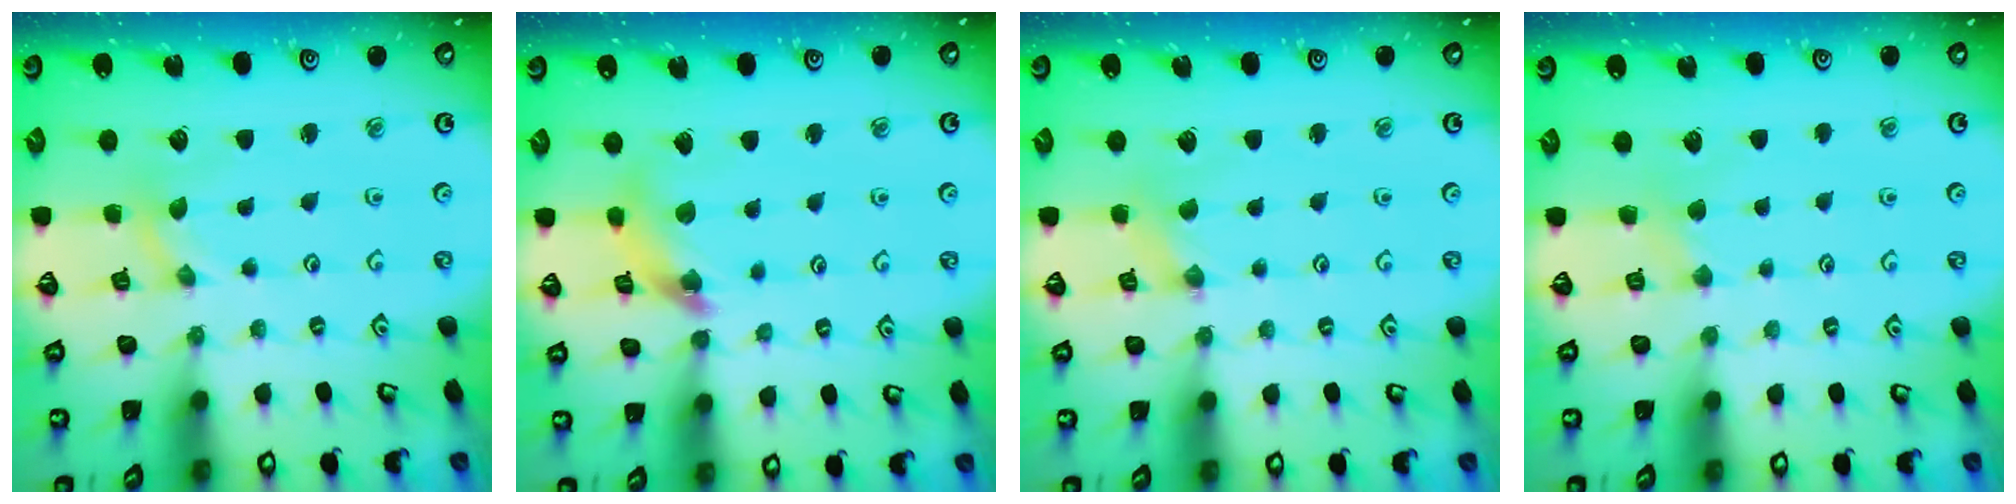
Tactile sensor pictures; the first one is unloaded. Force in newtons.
{"total": 10.2, "press": 10.1, "slide": 1.2}
{"total": 0.7, "press": 0.7, "slide": 0.2}
{"total": 2.5, "press": 2.4, "slide": 0.4}